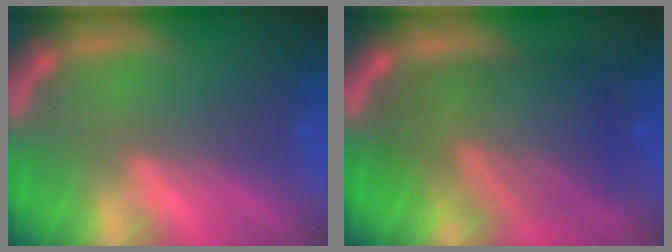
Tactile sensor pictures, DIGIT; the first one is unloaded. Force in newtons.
{"total": 9.4}